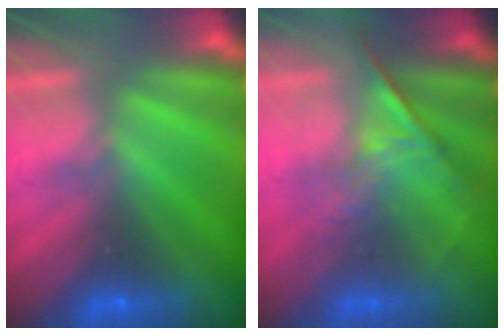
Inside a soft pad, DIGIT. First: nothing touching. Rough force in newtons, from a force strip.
{"total": 1.3}